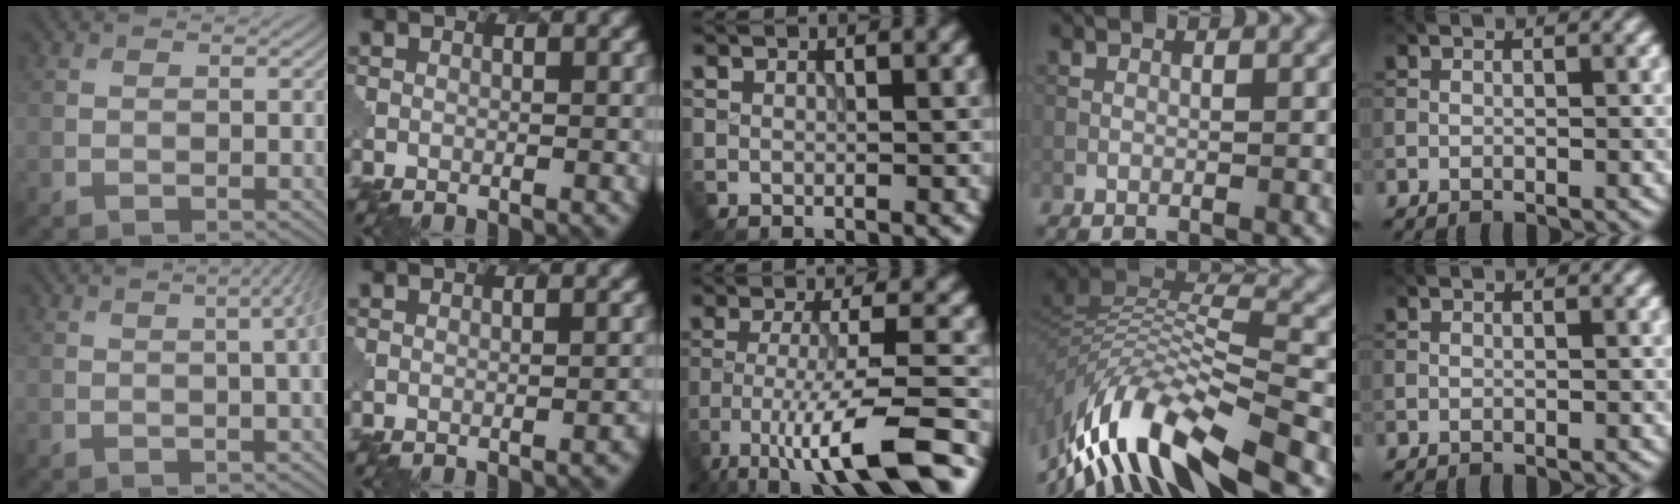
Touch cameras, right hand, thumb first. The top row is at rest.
{"thumb": {"total": 5.6, "force": [0.7, 1.5, 5.3], "torque": [-0.055, 0.022, 0.002]}, "index": {"total": 1.5, "force": [-0.9, 0.4, 1.0], "torque": [-0.003, 0.004, -0.013]}, "middle": {"total": 11.6, "force": [-7.4, 2.4, 8.6], "torque": [-0.151, 0.003, -0.124]}, "ring": {"total": 12.7, "force": [-8.0, 3.7, 9.1], "torque": [-0.187, 0.024, -0.145]}}